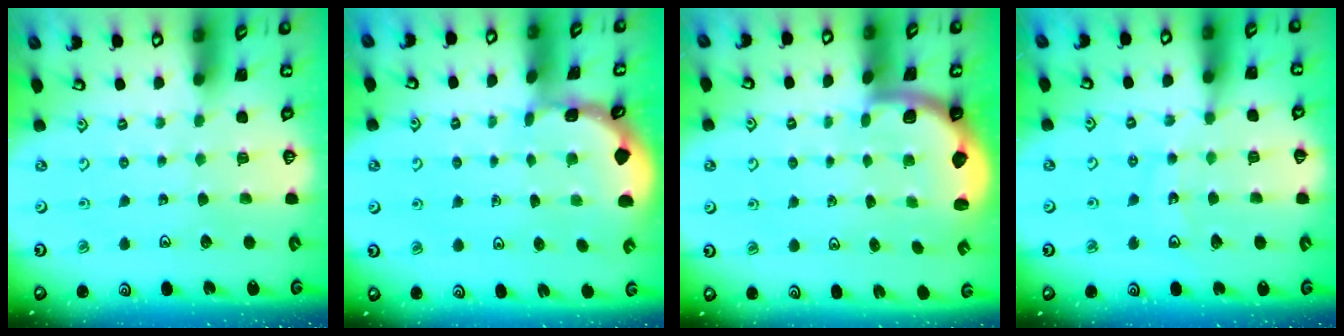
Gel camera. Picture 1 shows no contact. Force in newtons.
{"total": 1.2, "press": 1.1, "slide": 0.2}
{"total": 1.9, "press": 1.8, "slide": 0.5}
{"total": 11.0, "press": 10.6, "slide": 3.2}